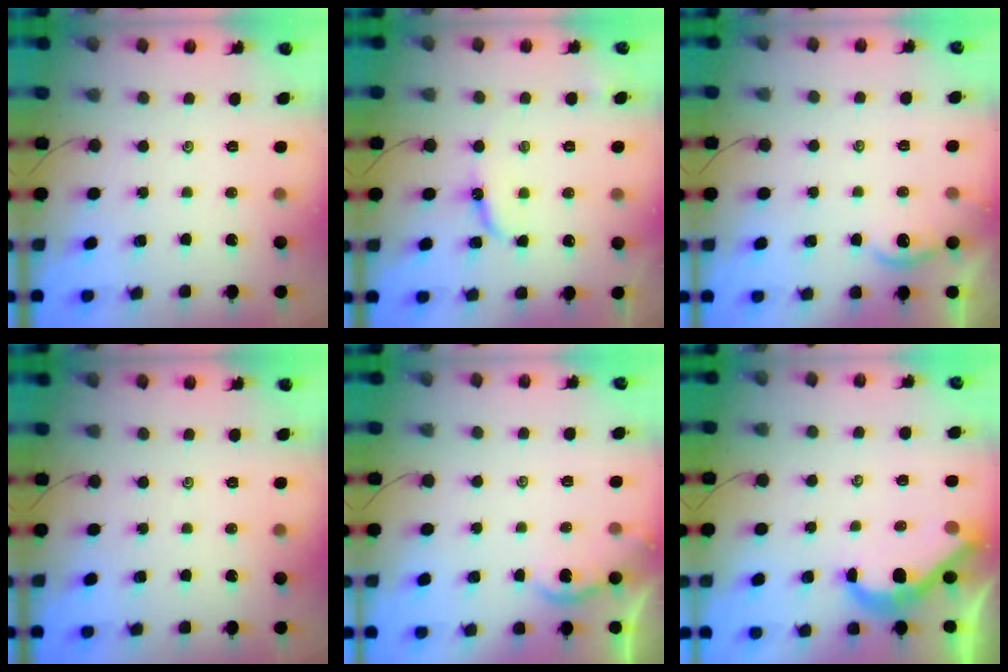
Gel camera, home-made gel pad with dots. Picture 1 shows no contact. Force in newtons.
{"total": 6.8, "press": 6.7, "slide": 0.6}
{"total": 2.5, "press": 2.5, "slide": 0.3}
{"total": 0.0}
{"total": 1.8, "press": 1.7, "slide": 0.5}
{"total": 5.7, "press": 5.7, "slide": 0.8}